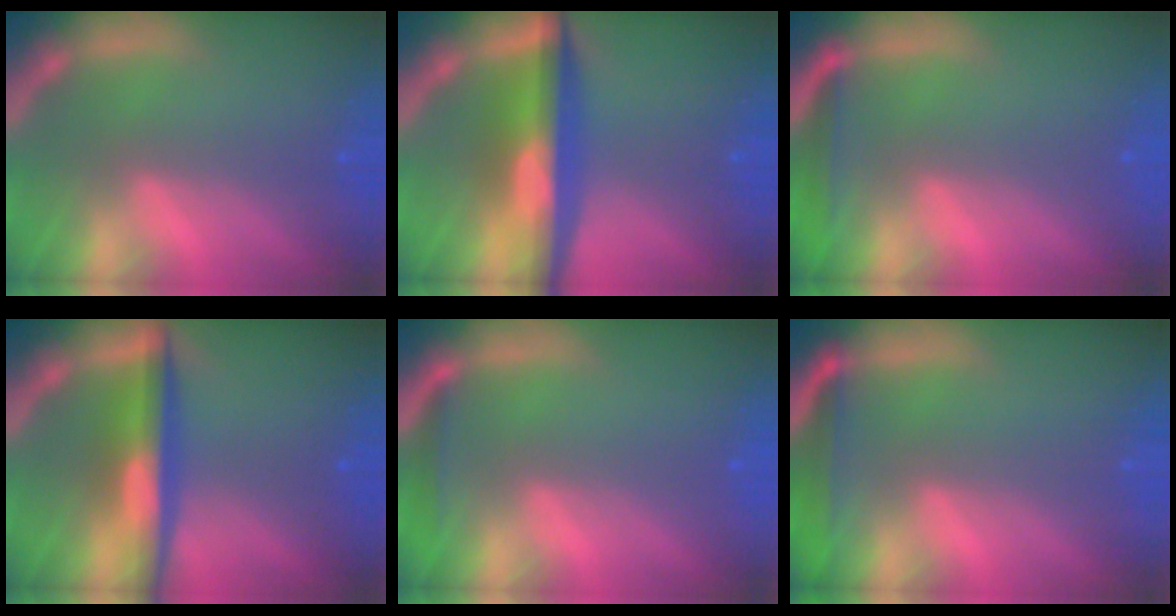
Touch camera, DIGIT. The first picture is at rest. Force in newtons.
{"total": 7.6}
{"total": 2.5}
{"total": 5.5}
{"total": 1.4}
{"total": 3.5}